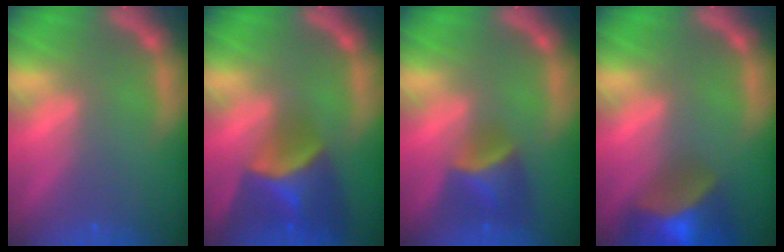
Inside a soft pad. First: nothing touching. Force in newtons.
{"total": 7.4}
{"total": 4.4}
{"total": 9.0}